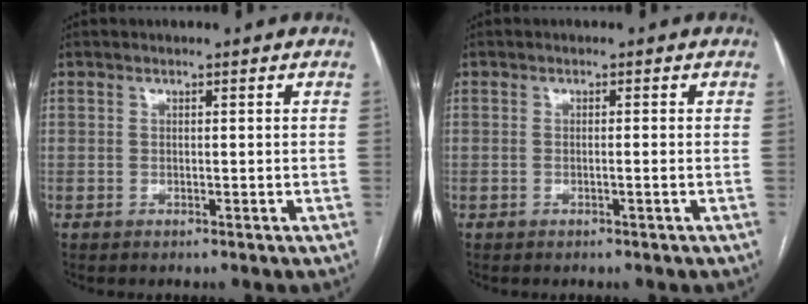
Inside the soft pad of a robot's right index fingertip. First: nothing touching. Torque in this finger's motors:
{"motor_torque": [-0.60, 0.39, -0.03, -0.02]}